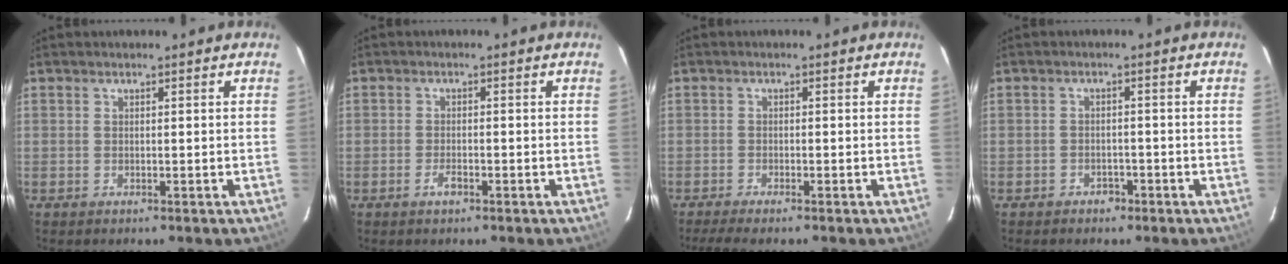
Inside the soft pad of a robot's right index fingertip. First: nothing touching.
{"total": 2.1, "force": [-1.3, 0.9, 1.4], "torque": [-0.029, -0.002, -0.024]}
{"total": 4.3, "force": [-3.6, 0.1, 2.2], "torque": [-0.052, -0.014, -0.064]}
{"total": 2.8, "force": [-1.9, 1.9, 0.5], "torque": [-0.017, 0.006, -0.027]}